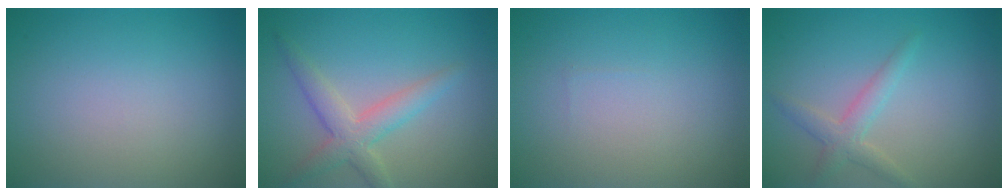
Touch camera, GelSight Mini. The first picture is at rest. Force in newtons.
{"total": 3.4, "press": 3.4, "slide": 0.1}
{"total": 0.0}
{"total": 2.2, "press": 2.2, "slide": 0.1}